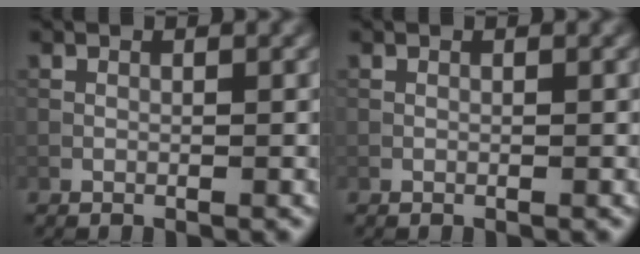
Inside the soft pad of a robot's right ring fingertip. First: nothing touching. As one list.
[{"total": 0.0}]